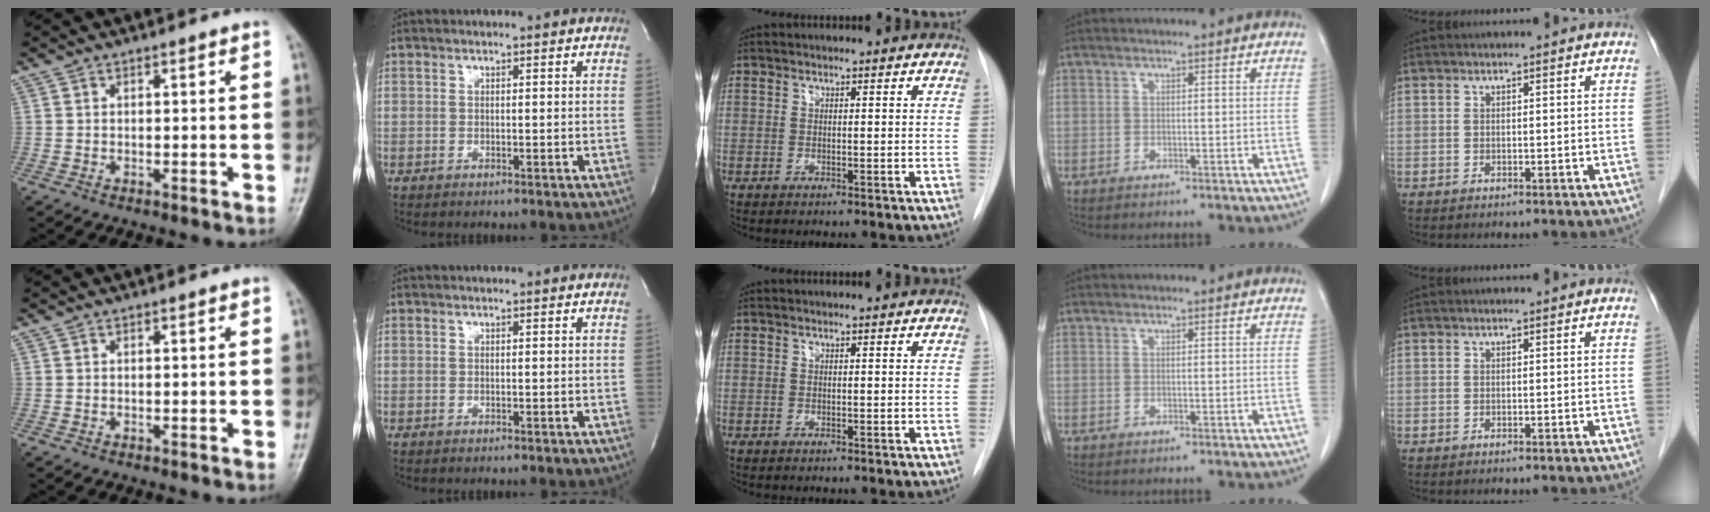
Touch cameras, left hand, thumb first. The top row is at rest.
{}